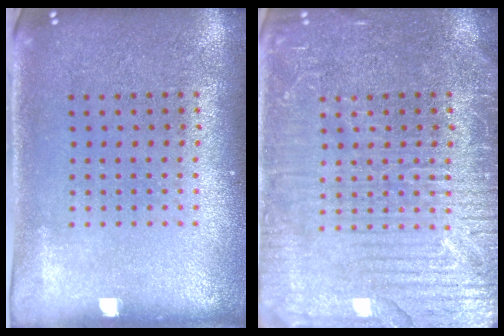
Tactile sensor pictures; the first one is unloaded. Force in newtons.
{"total": 3.8, "press": 3.8, "slide": 0.4}